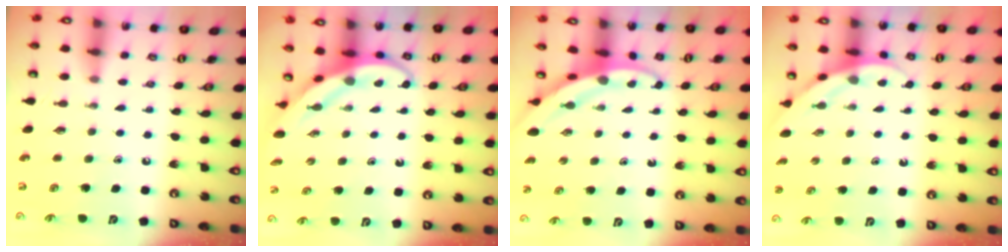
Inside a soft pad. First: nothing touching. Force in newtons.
{"total": 3.9, "press": 3.9, "slide": 0.4}
{"total": 3.4, "press": 3.4, "slide": 0.2}
{"total": 4.1, "press": 4.1, "slide": 0.3}